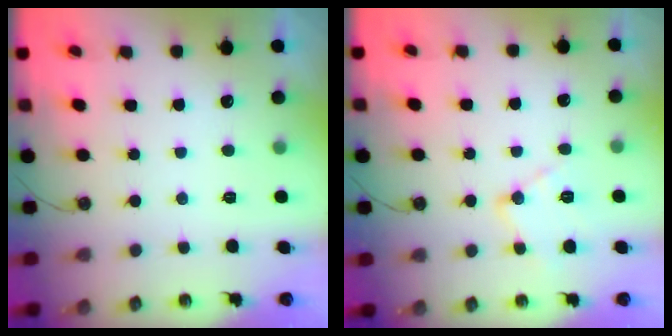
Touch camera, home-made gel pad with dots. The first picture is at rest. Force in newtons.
{"total": 11.9, "press": 11.9, "slide": 0.8}